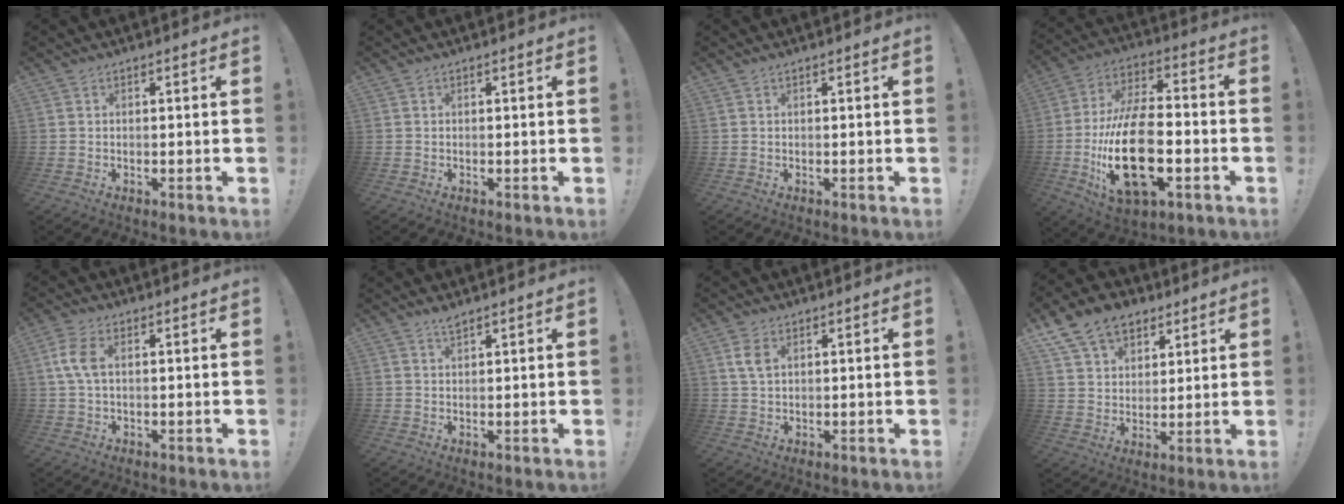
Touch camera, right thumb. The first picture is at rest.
{"total": 0.0}
{"total": 0.5, "force": [0.4, -0.2, 0.3], "torque": [0.001, -0.003, 0.005]}
{"total": 24.0, "force": [-5.7, 12.0, 20.0], "torque": [-0.383, 0.018, -0.092]}
{"total": 6.4, "force": [0.9, 3.6, 5.3], "torque": [-0.107, 0.007, 0.017]}
{"total": 2.1, "force": [1.9, 0.1, 1.0], "torque": [-0.013, -0.008, 0.032]}
{"total": 4.6, "force": [1.8, 2.7, 3.2], "torque": [-0.055, 0.000, 0.033]}
{"total": 12.6, "force": [7.6, 8.8, 4.9], "torque": [-0.080, -0.037, 0.149]}